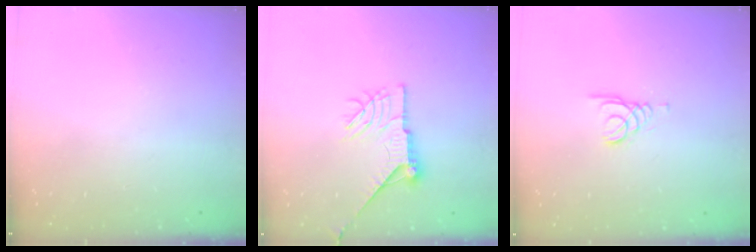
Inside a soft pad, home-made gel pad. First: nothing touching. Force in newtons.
{"total": 11.6, "press": 11.5, "slide": 1.2}
{"total": 1.3, "press": 1.3, "slide": 0.1}